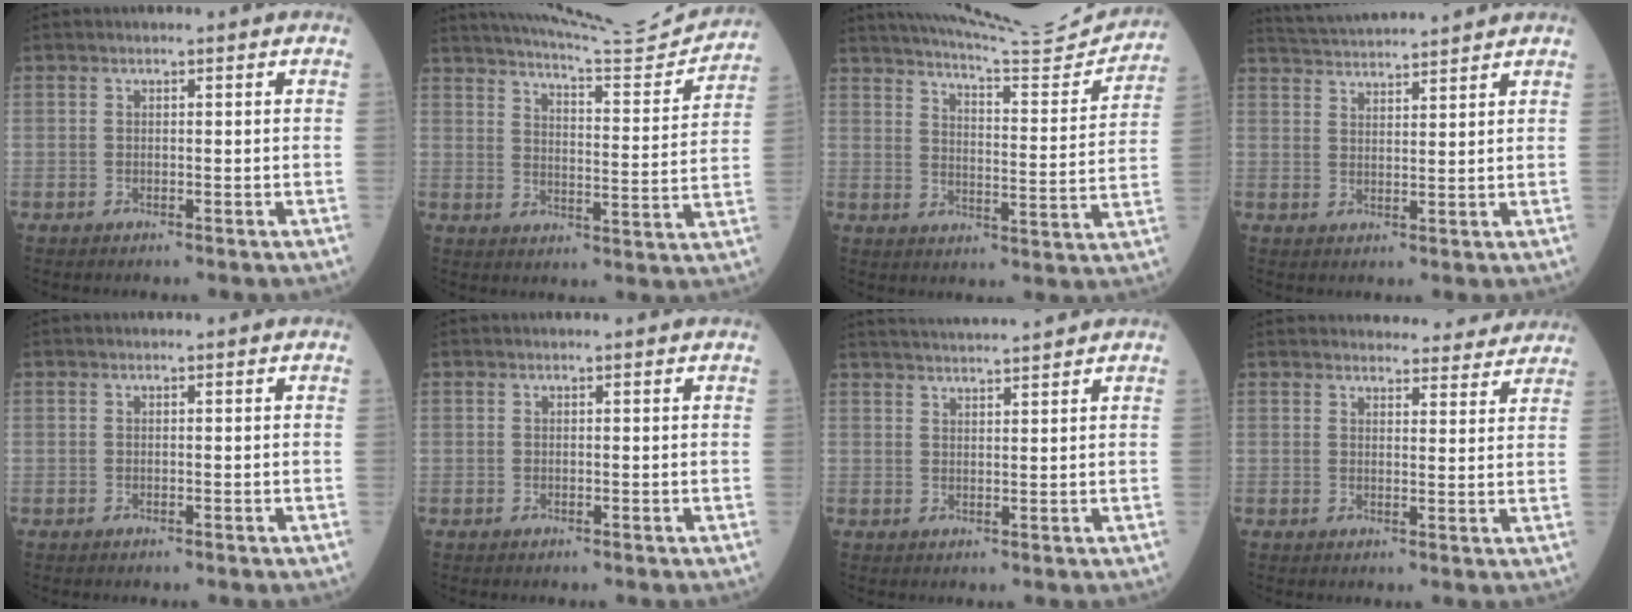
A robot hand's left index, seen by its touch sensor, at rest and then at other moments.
{"total": 17.0, "force": [16.4, -0.6, 4.5], "torque": [-0.077, -0.056, 0.220]}
{"total": 18.5, "force": [17.7, -0.2, 5.1], "torque": [-0.086, -0.060, 0.234]}
{"total": 10.2, "force": [9.8, -0.3, 2.8], "torque": [-0.061, 0.027, 0.154]}
{"total": 0.0}
{"total": 0.6, "force": [0.6, -0.1, 0.1], "torque": [-0.008, -0.002, 0.007]}
{"total": 9.2, "force": [8.7, -0.7, 2.9], "torque": [-0.051, 0.019, 0.130]}
{"total": 13.6, "force": [13.0, 2.8, 2.8], "torque": [-0.009, 0.010, 0.146]}